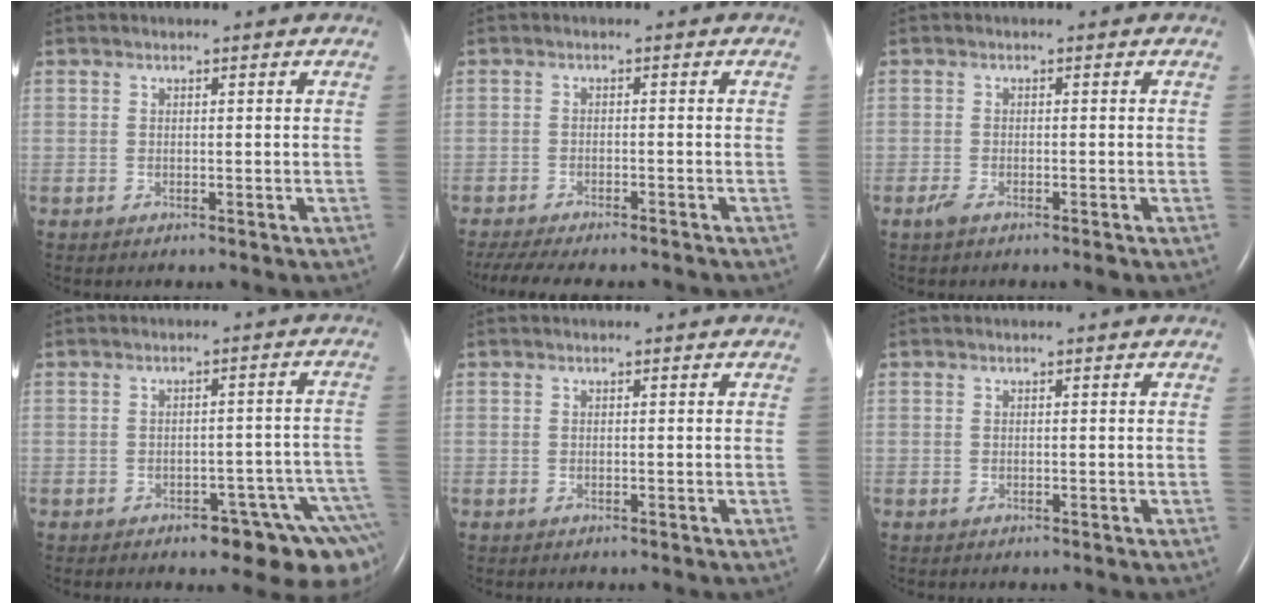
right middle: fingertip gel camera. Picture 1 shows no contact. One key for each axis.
{"total": 12.7, "fx": -11.0, "fy": 2.8, "fz": 5.6, "tx": -0.107, "ty": -0.015, "tz": -0.151}
{"total": 2.1, "fx": -1.5, "fy": 0.4, "fz": 1.4, "tx": -0.034, "ty": -0.005, "tz": -0.027}
{"total": 11.4, "fx": -8.1, "fy": 3.4, "fz": 7.2, "tx": -0.010, "ty": 0.027, "tz": -0.092}
{"total": 0.0}
{"total": 0.0}